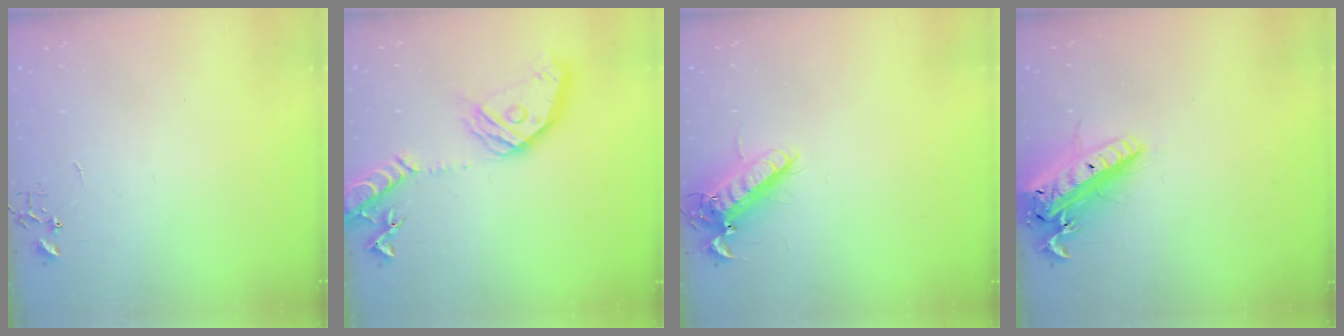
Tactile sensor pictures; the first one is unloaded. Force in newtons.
{"total": 21.3, "press": 21.1, "slide": 3.1}
{"total": 13.3, "press": 13.0, "slide": 2.5}
{"total": 20.4, "press": 20.0, "slide": 4.2}